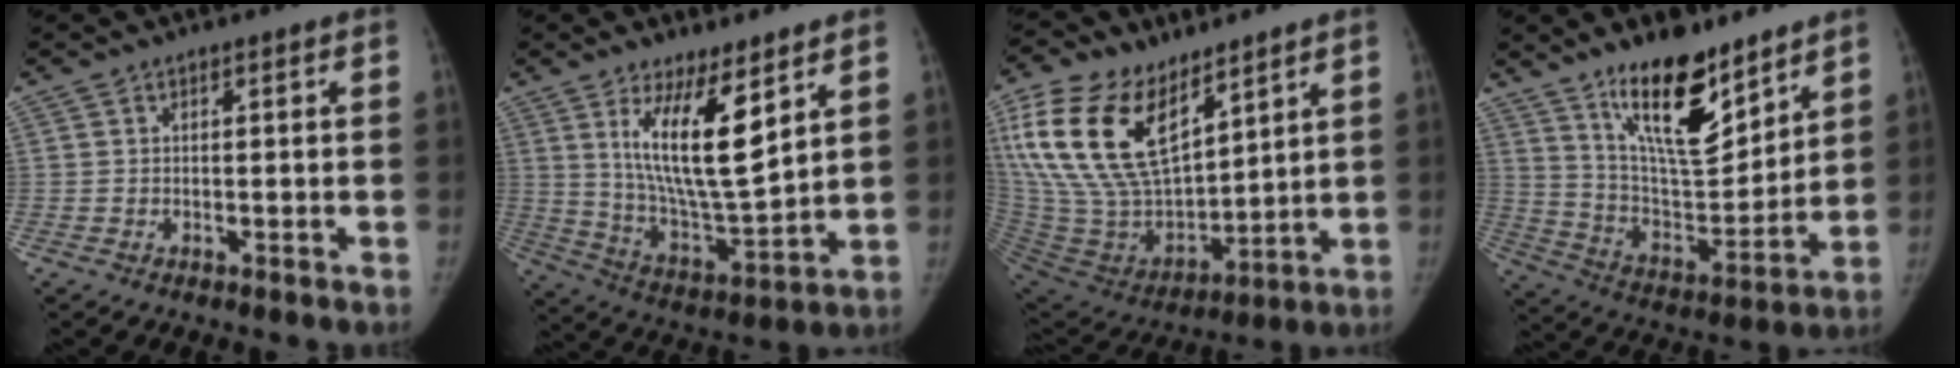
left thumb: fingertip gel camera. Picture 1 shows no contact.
{"total": 14.8, "force": [6.9, 4.1, 12.5], "torque": [-0.207, -0.057, 0.136]}
{"total": 26.3, "force": [13.7, 13.7, 17.8], "torque": [-0.358, -0.040, 0.268]}
{"total": 17.9, "force": [12.3, 6.5, 11.2], "torque": [-0.142, -0.091, 0.222]}